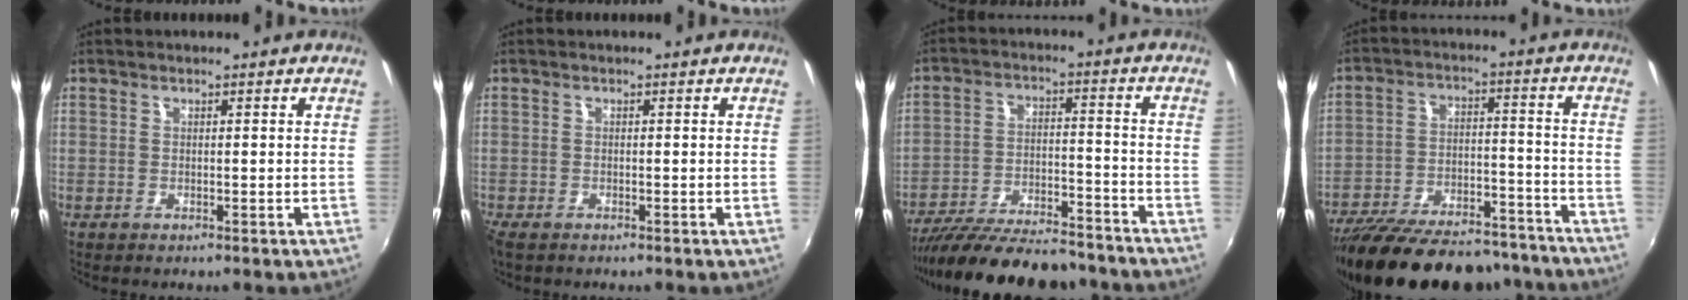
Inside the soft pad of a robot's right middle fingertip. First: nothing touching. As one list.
[{"total": 2.0, "force": [-1.5, 0.9, 0.9], "torque": [-0.021, -0.011, -0.026]}, {"total": 21.1, "force": [-18.3, 5.2, 9.2], "torque": [-0.180, -0.025, -0.271]}, {"total": 26.2, "force": [-22.2, 8.8, 10.9], "torque": [-0.211, -0.003, -0.308]}]